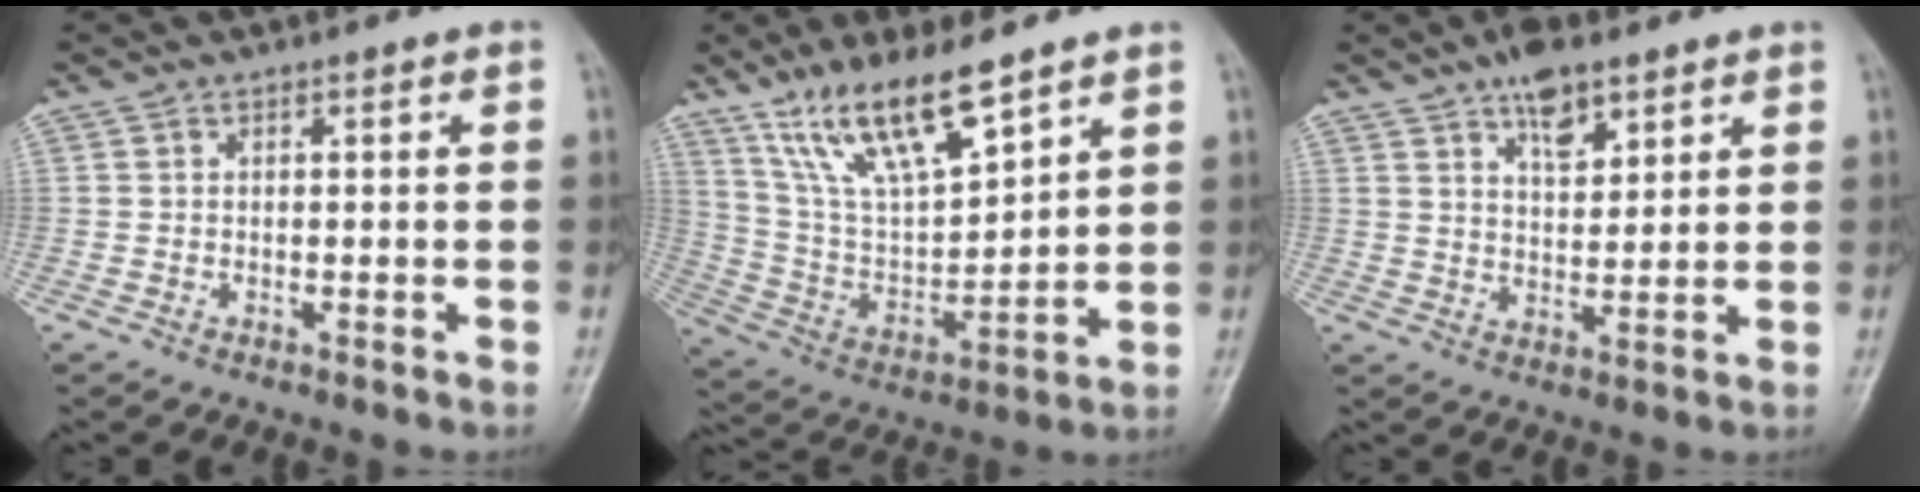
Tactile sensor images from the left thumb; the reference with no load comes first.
{"total": 15.8, "force": [11.0, 4.7, 10.3], "torque": [-0.168, -0.053, 0.224]}
{"total": 7.7, "force": [4.8, 3.6, 4.7], "torque": [-0.054, -0.027, 0.077]}